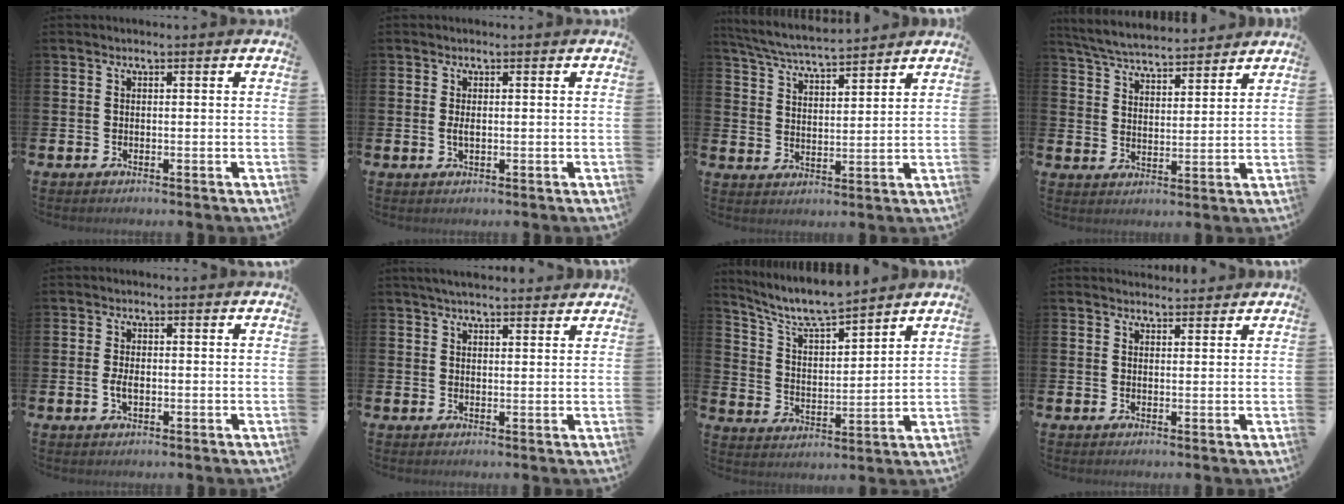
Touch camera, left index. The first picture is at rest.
{"total": 1.3, "force": [0.0, 0.6, 1.2], "torque": [-0.021, 0.001, -0.002]}
{"total": 5.8, "force": [5.6, 0.2, 1.3], "torque": [-0.048, -0.032, 0.099]}
{"total": 5.7, "force": [5.6, 0.7, 0.9], "torque": [-0.041, -0.033, 0.100]}
{"total": 2.2, "force": [-0.3, 1.1, 1.8], "torque": [-0.032, 0.002, -0.007]}
{"total": 3.4, "force": [3.2, 0.5, 1.0], "torque": [-0.021, -0.009, 0.059]}
{"total": 7.5, "force": [7.0, 1.0, 2.5], "torque": [-0.079, -0.044, 0.122]}
{"total": 2.0, "force": [1.9, 0.4, 0.0], "torque": [0.007, -0.009, 0.033]}